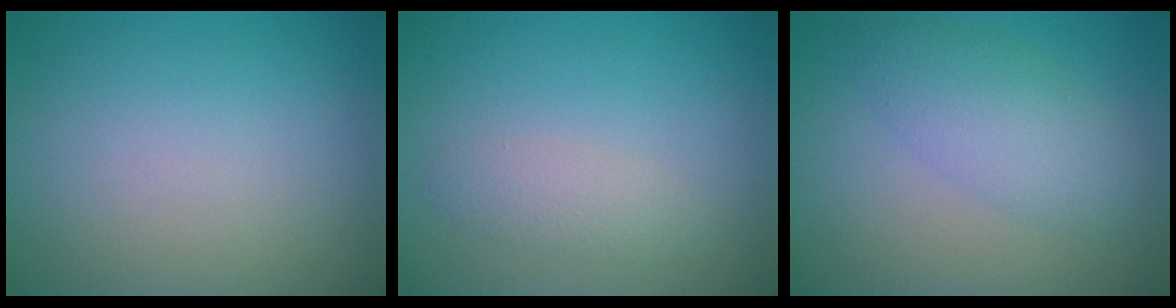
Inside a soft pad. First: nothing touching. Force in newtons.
{"total": 1.7, "press": 1.7, "slide": 0.0}
{"total": 4.2, "press": 4.2, "slide": 0.1}